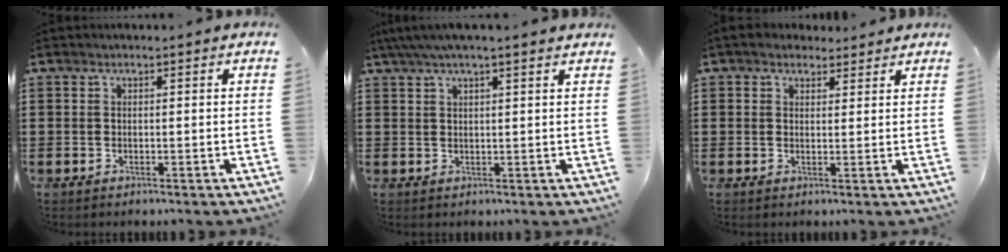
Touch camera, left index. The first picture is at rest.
{"total": 3.1, "force": [2.3, 0.6, 2.1], "torque": [-0.044, 0.003, 0.041]}
{"total": 2.7, "force": [2.1, 1.6, 0.3], "torque": [-0.007, 0.004, 0.038]}